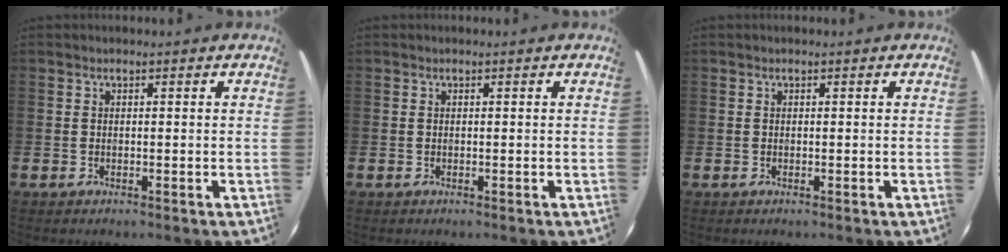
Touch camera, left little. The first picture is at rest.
{"total": 0.0}
{"total": 0.0}